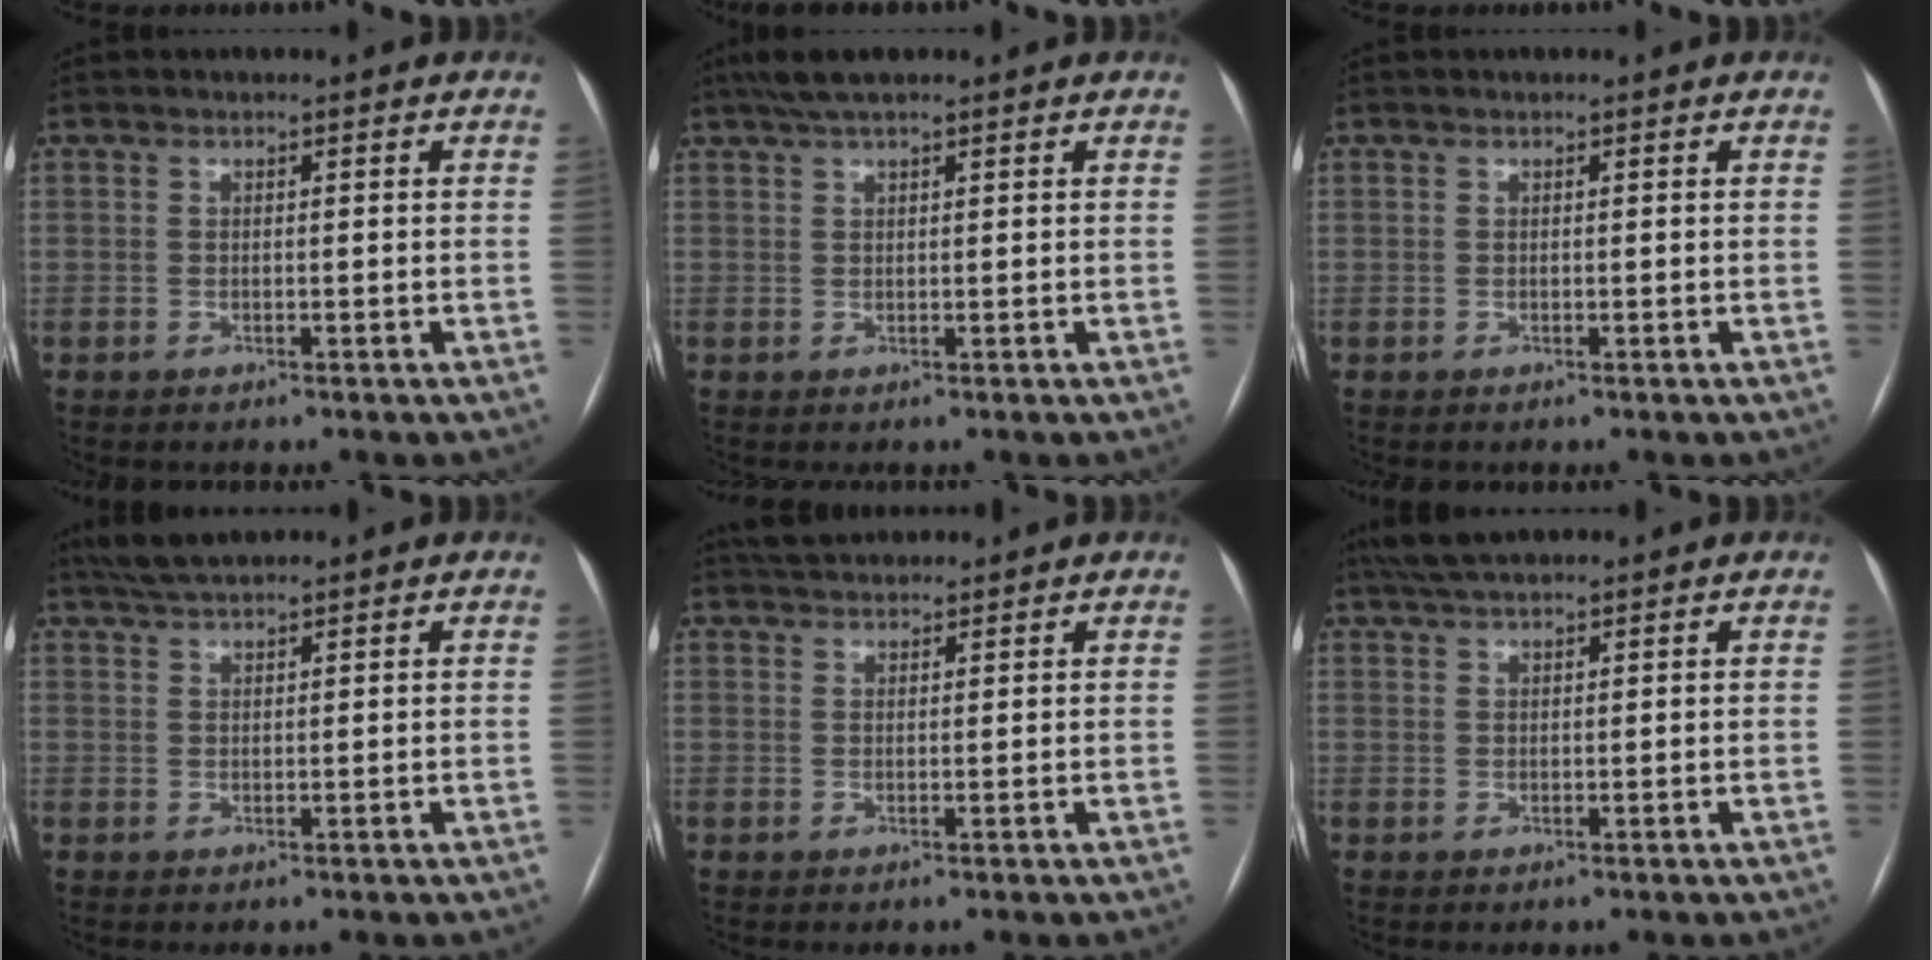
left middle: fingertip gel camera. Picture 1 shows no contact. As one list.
[{"total": 4.8, "force": [3.7, 0.6, 3.0], "torque": [-0.056, 0.029, 0.067]}, {"total": 0.0}, {"total": 4.7, "force": [4.1, 0.5, 2.2], "torque": [-0.043, 0.024, 0.077]}, {"total": 4.5, "force": [4.2, 1.1, 1.3], "torque": [-0.020, 0.034, 0.070]}, {"total": 5.6, "force": [4.7, 1.0, 2.8], "torque": [-0.052, 0.033, 0.086]}]